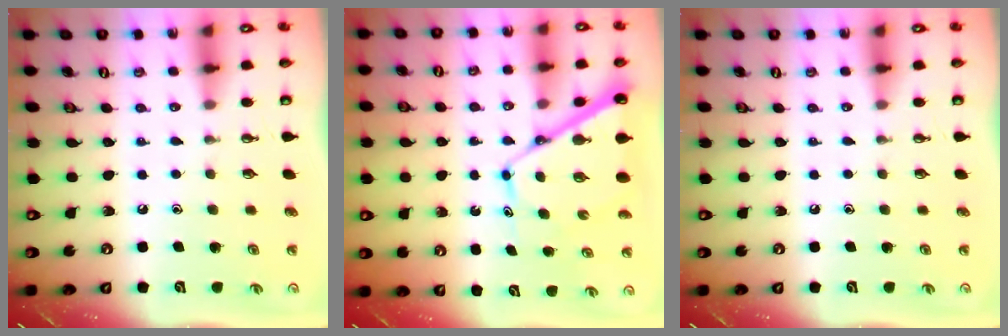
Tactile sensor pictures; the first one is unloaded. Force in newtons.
{"total": 11.1, "press": 11.1, "slide": 1.2}
{"total": 0.0}